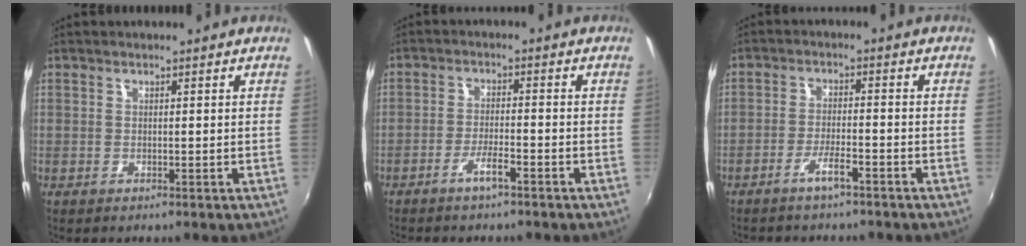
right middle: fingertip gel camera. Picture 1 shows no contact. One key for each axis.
{"total": 3.6, "fx": -2.7, "fy": 0.4, "fz": 2.3, "tx": -0.058, "ty": 0.001, "tz": -0.050}
{"total": 3.7, "fx": -3.0, "fy": 0.6, "fz": 2.1, "tx": -0.056, "ty": 0.003, "tz": -0.055}